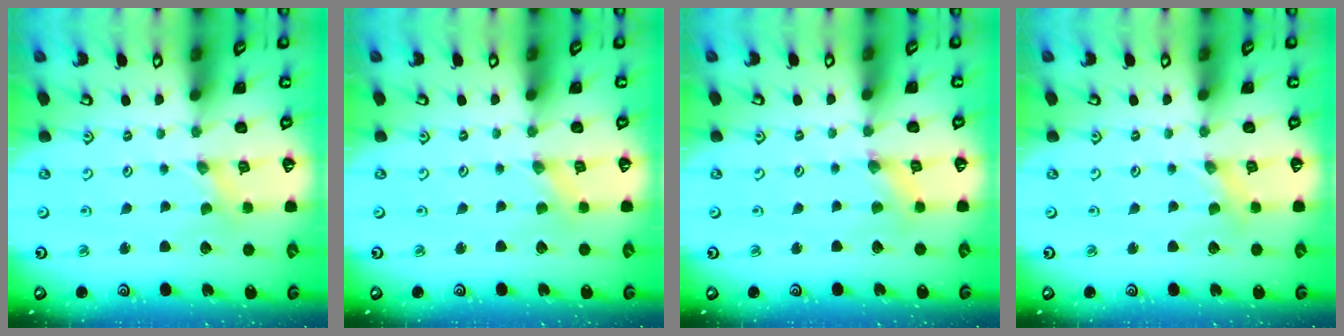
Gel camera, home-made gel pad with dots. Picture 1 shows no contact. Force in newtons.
{"total": 0.0}
{"total": 1.3, "press": 1.3, "slide": 0.3}
{"total": 1.6, "press": 1.6, "slide": 0.1}